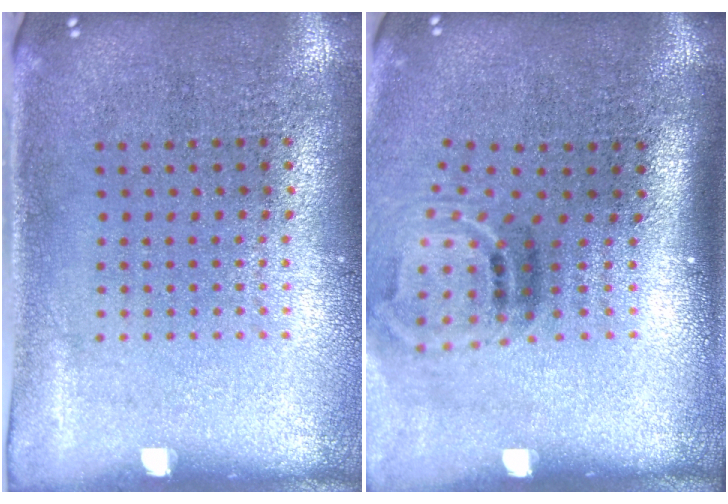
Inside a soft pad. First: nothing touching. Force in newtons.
{"total": 2.0, "press": 1.3, "slide": 1.6}